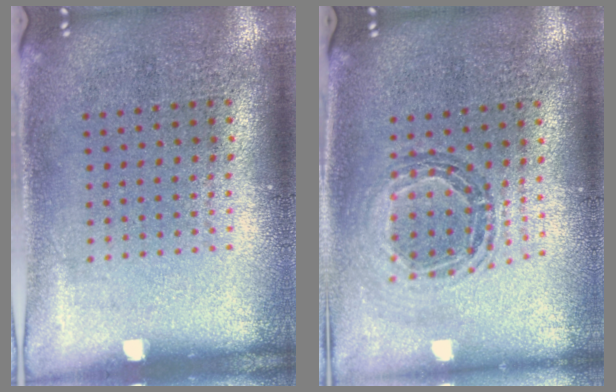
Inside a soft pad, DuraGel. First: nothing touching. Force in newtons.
{"total": 0.8, "press": 0.8, "slide": 0.1}